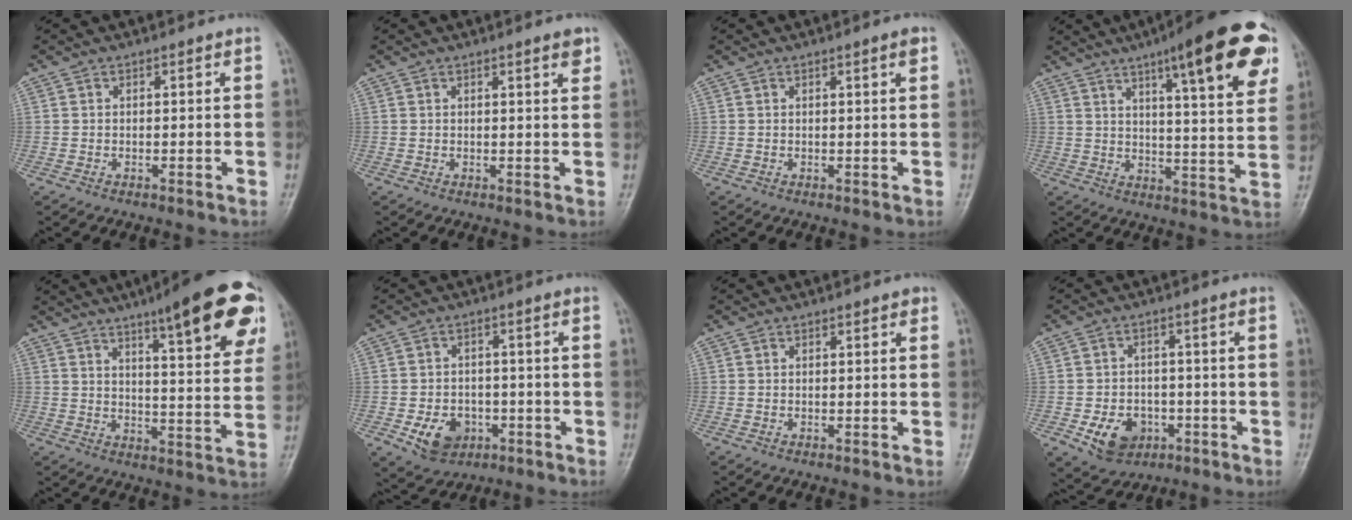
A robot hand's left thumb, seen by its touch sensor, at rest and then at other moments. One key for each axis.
{"total": 2.2, "fx": 1.4, "fy": 0.3, "fz": 1.7, "tx": -0.021, "ty": -0.007, "tz": 0.017}
{"total": 1.5, "fx": 0.8, "fy": 0.0, "fz": 1.3, "tx": -0.018, "ty": -0.003, "tz": 0.011}
{"total": 20.8, "fx": 10.8, "fy": 4.4, "fz": 17.2, "tx": -0.211, "ty": -0.025, "tz": 0.147}
{"total": 19.5, "fx": 10.8, "fy": 4.4, "fz": 15.7, "tx": -0.180, "ty": -0.033, "tz": 0.146}
{"total": 7.6, "fx": -2.8, "fy": 5.8, "fz": 4.0, "tx": -0.043, "ty": 0.015, "tz": -0.037}
{"total": 0.7, "fx": 0.4, "fy": 0.3, "fz": 0.5, "tx": -0.008, "ty": 0.000, "tz": 0.002}
{"total": 8.2, "fx": -3.0, "fy": 6.3, "fz": 4.3, "tx": -0.047, "ty": 0.017, "tz": -0.040}